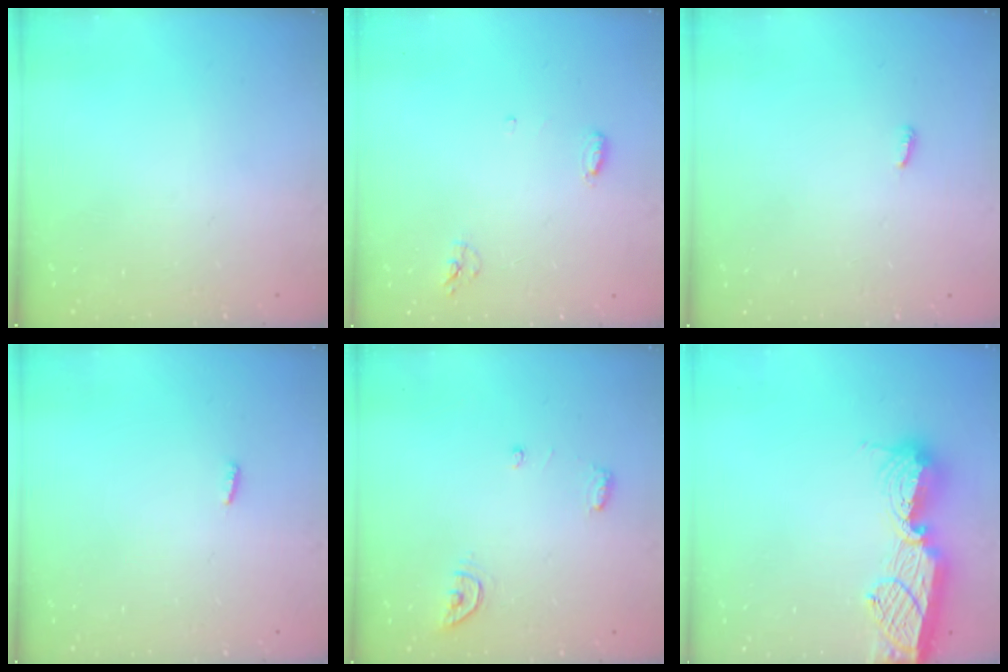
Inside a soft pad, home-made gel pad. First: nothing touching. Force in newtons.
{"total": 5.4, "press": 5.3, "slide": 1.1}
{"total": 2.9, "press": 2.9, "slide": 0.2}
{"total": 3.0, "press": 2.9, "slide": 0.8}
{"total": 5.5, "press": 5.5, "slide": 0.2}
{"total": 15.2, "press": 15.1, "slide": 1.3}